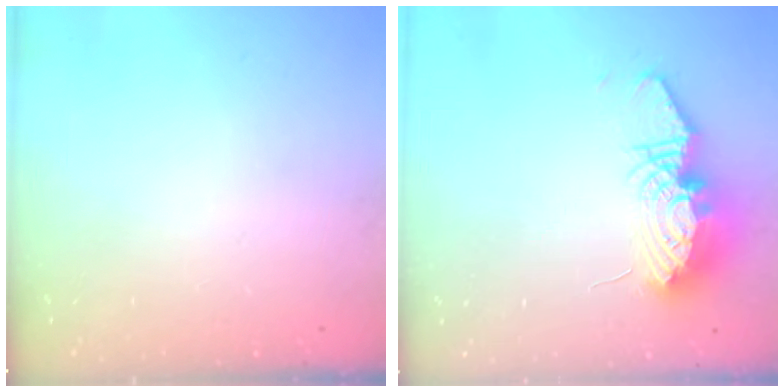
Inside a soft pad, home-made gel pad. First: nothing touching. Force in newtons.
{"total": 13.5, "press": 13.4, "slide": 1.4}